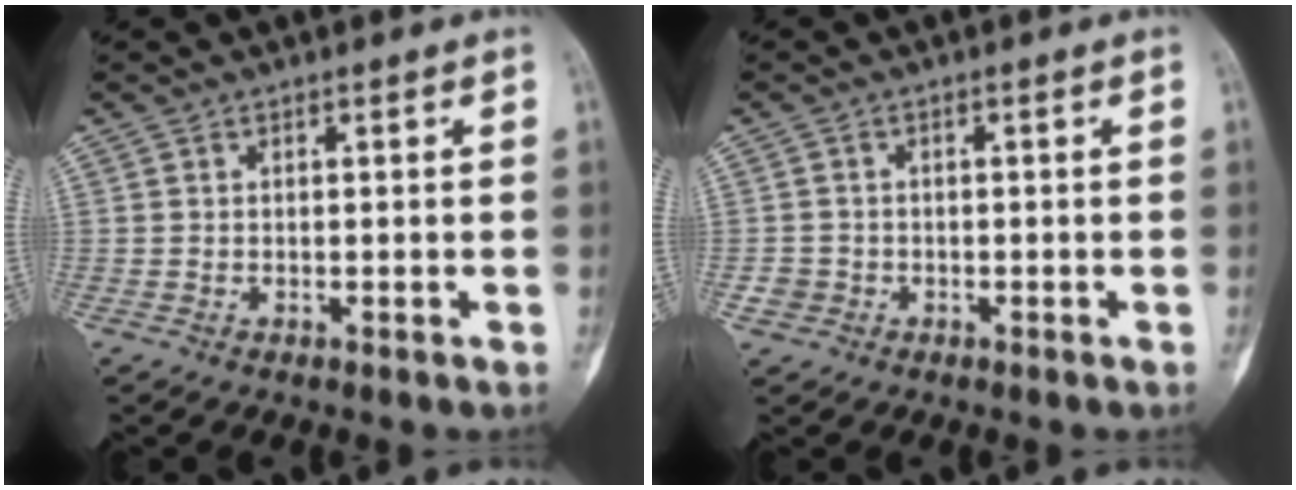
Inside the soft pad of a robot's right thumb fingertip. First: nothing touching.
{"total": 2.2, "force": [-0.9, 2.0, 0.3], "torque": [0.002, 0.010, -0.020]}